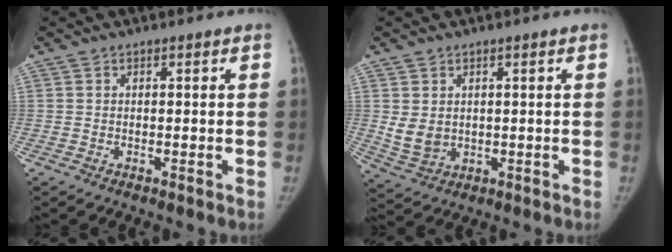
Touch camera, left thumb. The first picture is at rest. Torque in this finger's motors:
{"motor_torque": [0.64, 0.94, 0.43, -0.58, 0.03]}